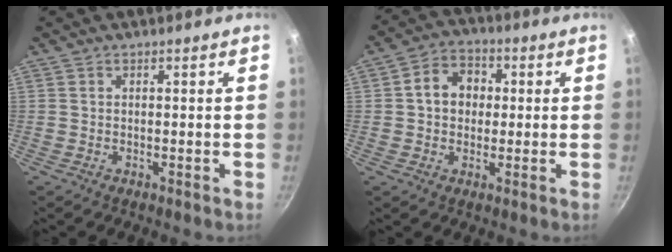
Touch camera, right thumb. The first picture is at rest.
{"total": 7.9, "force": [0.8, 6.4, 4.5], "torque": [-0.045, 0.015, -0.001]}